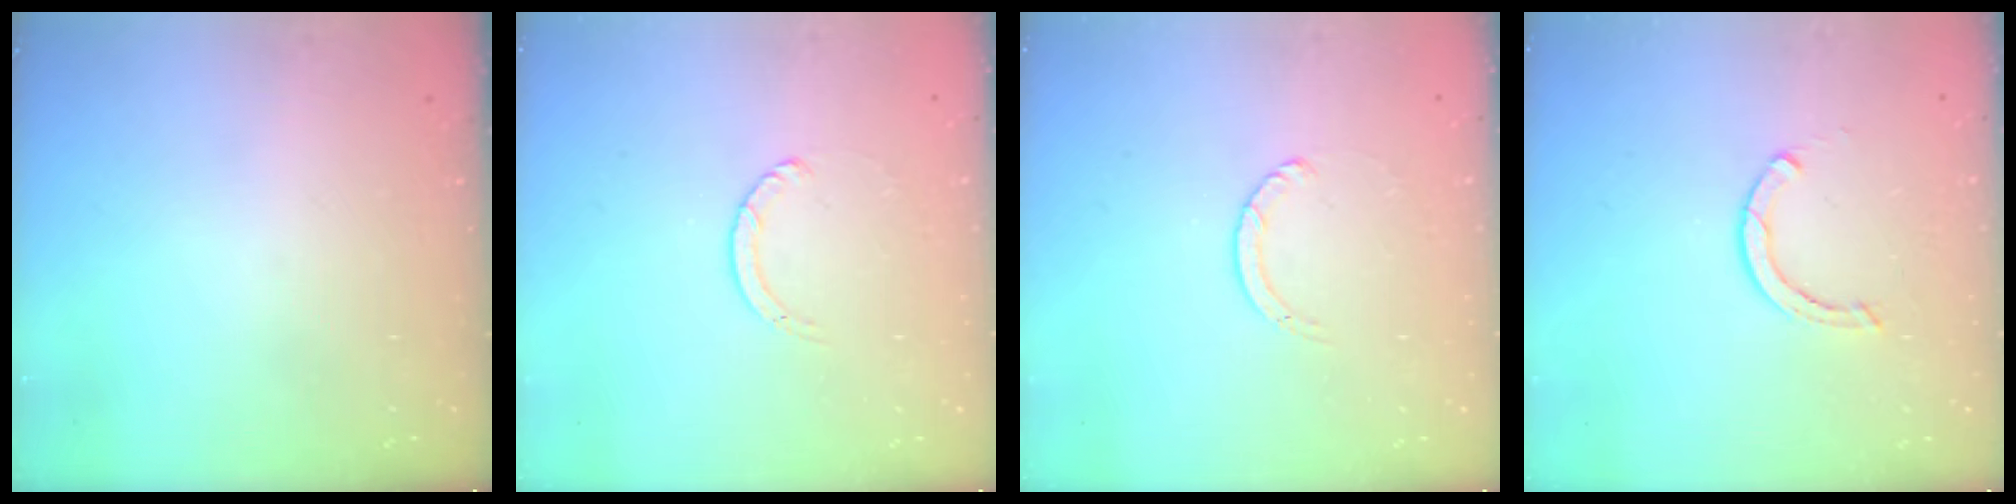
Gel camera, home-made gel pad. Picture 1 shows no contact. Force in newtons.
{"total": 1.1, "press": 1.1, "slide": 0.1}
{"total": 1.1, "press": 1.1, "slide": 0.1}
{"total": 2.4, "press": 2.4, "slide": 0.0}